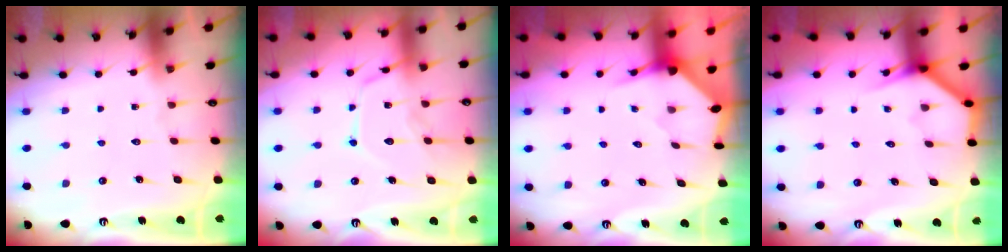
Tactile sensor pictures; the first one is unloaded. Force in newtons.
{"total": 13.7, "press": 13.6, "slide": 1.2}
{"total": 3.2, "press": 3.2, "slide": 0.3}
{"total": 3.7, "press": 3.7, "slide": 0.3}